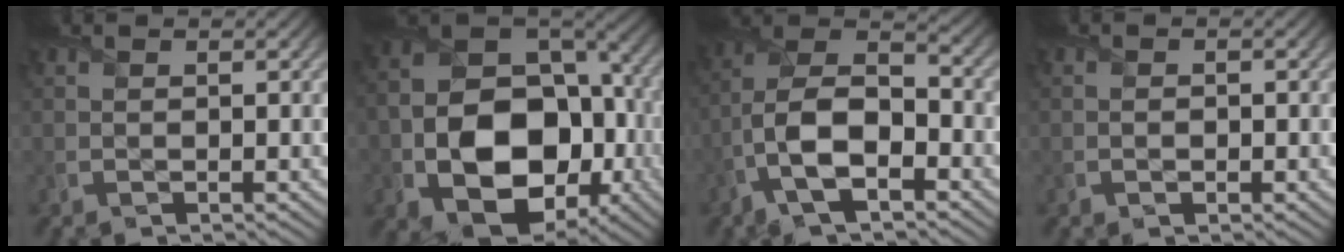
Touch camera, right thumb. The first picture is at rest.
{"total": 17.0, "force": [-4.5, 11.9, 11.3], "torque": [-0.207, -0.054, -0.055]}
{"total": 11.6, "force": [-4.6, 5.7, 9.0], "torque": [-0.194, -0.001, -0.094]}
{"total": 1.0, "force": [-0.3, 0.7, 0.6], "torque": [-0.006, 0.000, -0.002]}